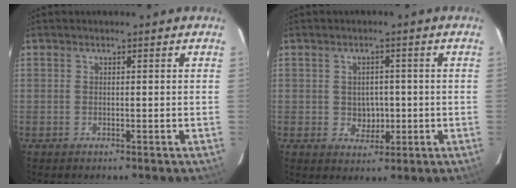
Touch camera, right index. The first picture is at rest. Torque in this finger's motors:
{"motor_torque": [0.02, 0.02, 0.00, 0.00]}